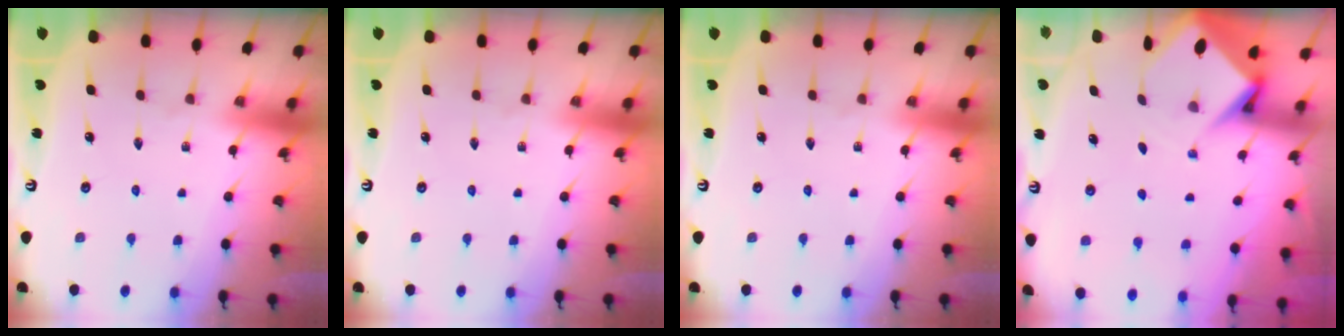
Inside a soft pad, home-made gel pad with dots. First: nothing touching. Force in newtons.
{"total": 0.0}
{"total": 0.0}
{"total": 4.8, "press": 4.8, "slide": 0.2}